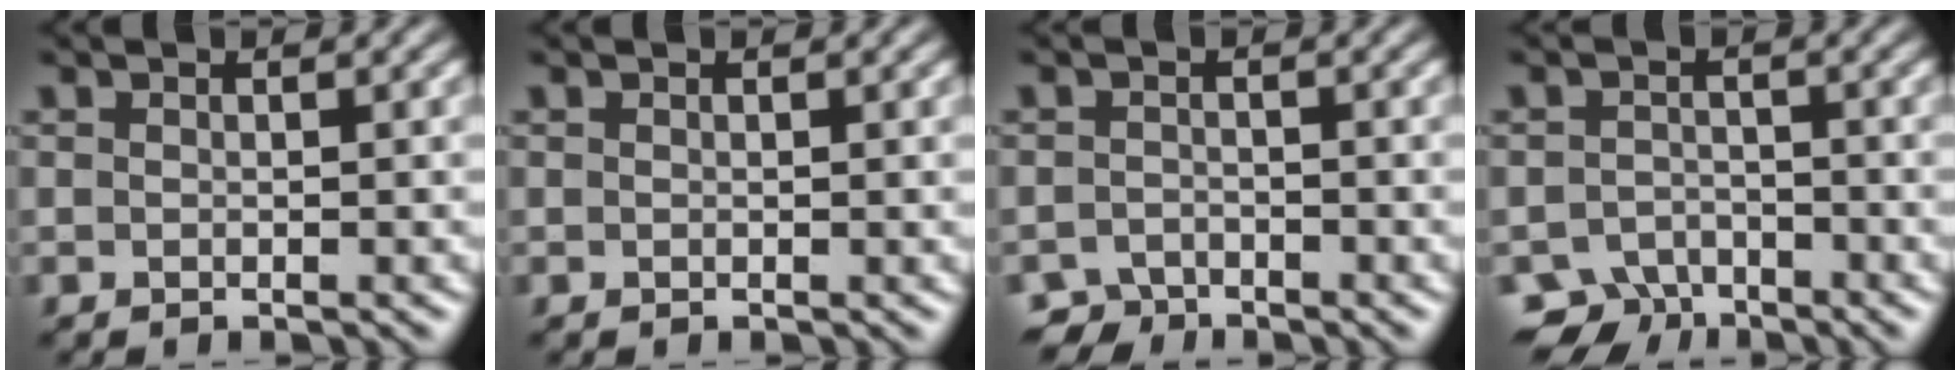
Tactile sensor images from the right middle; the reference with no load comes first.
{"total": 0.0}
{"total": 1.7, "force": [-1.6, 0.3, -0.5], "torque": [0.008, 0.009, -0.034]}
{"total": 2.9, "force": [-2.5, 1.5, 0.1], "torque": [0.003, 0.004, -0.050]}